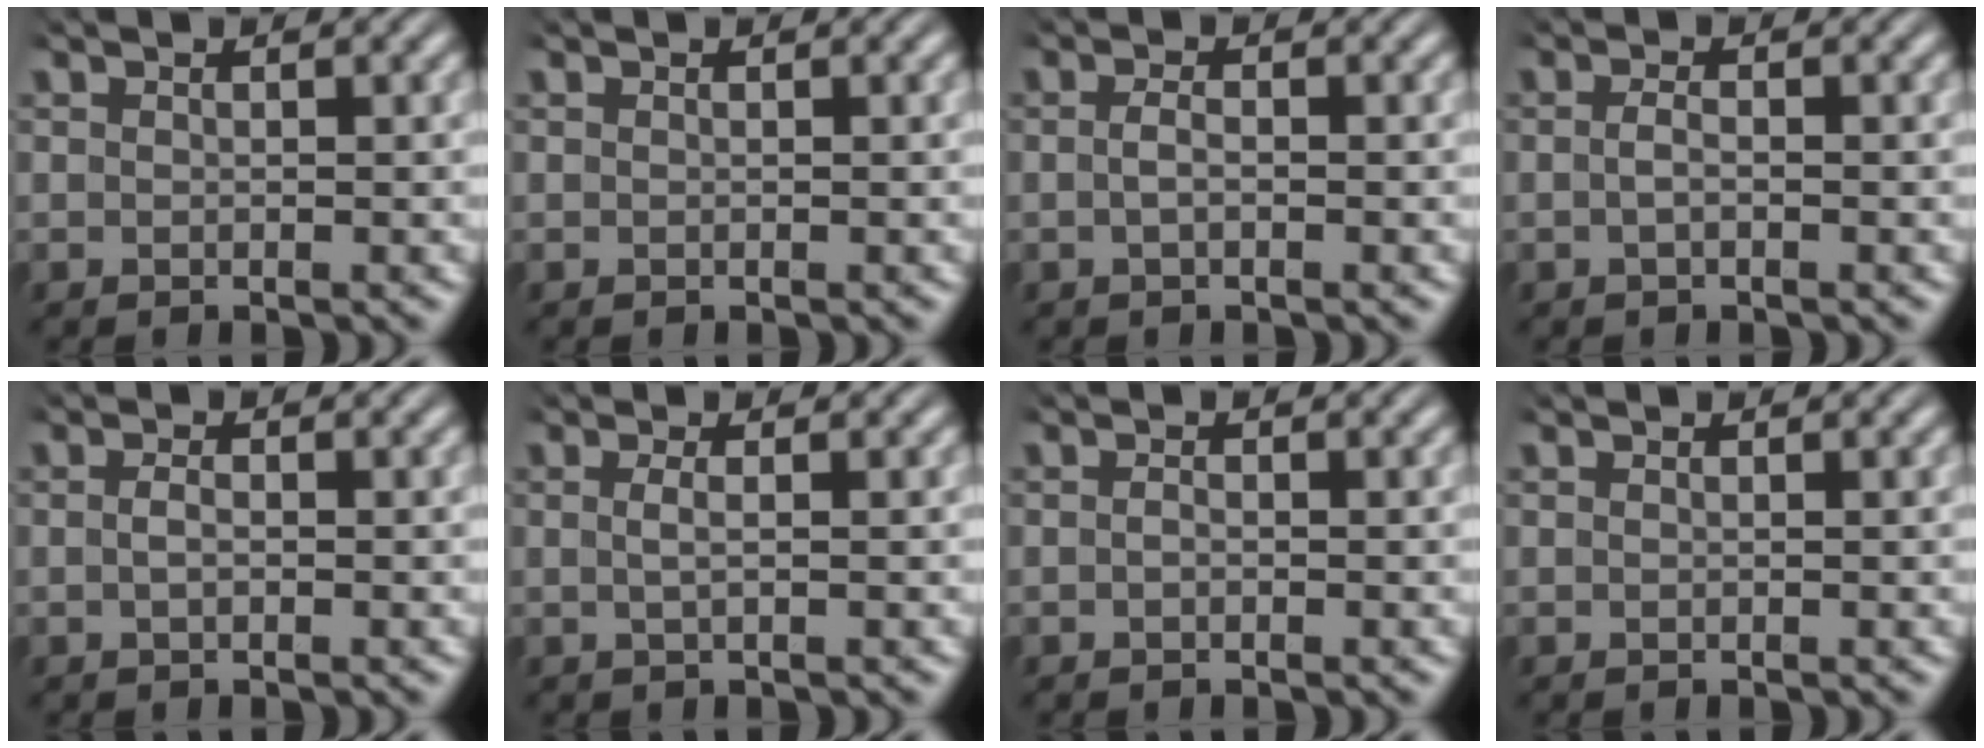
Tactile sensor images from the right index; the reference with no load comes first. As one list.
[{"total": 0.0}, {"total": 1.2, "force": [-0.6, 0.1, 1.0], "torque": [-0.026, -0.007, -0.009]}, {"total": 1.2, "force": [-0.7, 0.1, 1.0], "torque": [-0.025, -0.006, -0.009]}, {"total": 1.0, "force": [-0.5, 0.1, 0.8], "torque": [-0.020, -0.007, -0.007]}, {"total": 1.1, "force": [-0.2, -0.3, 1.0], "torque": [-0.027, -0.008, 0.001]}, {"total": 0.7, "force": [-0.4, 0.3, 0.4], "torque": [-0.013, -0.005, -0.007]}, {"total": 0.0}]